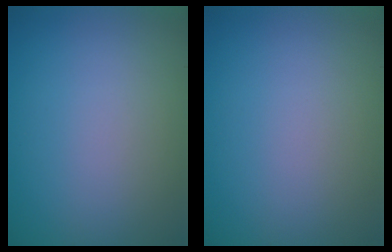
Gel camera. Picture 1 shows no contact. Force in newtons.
{"total": 0.0}